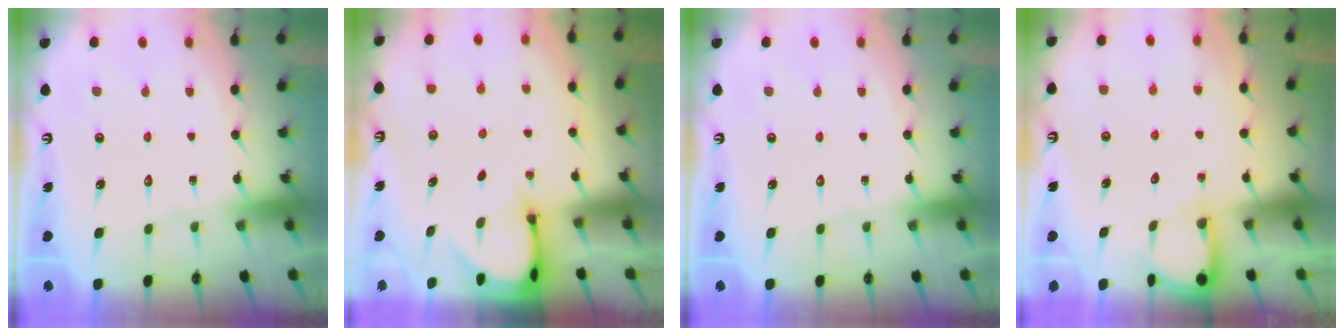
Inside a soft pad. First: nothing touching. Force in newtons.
{"total": 3.0, "press": 3.0, "slide": 0.2}
{"total": 0.0}
{"total": 3.5, "press": 3.5, "slide": 0.3}